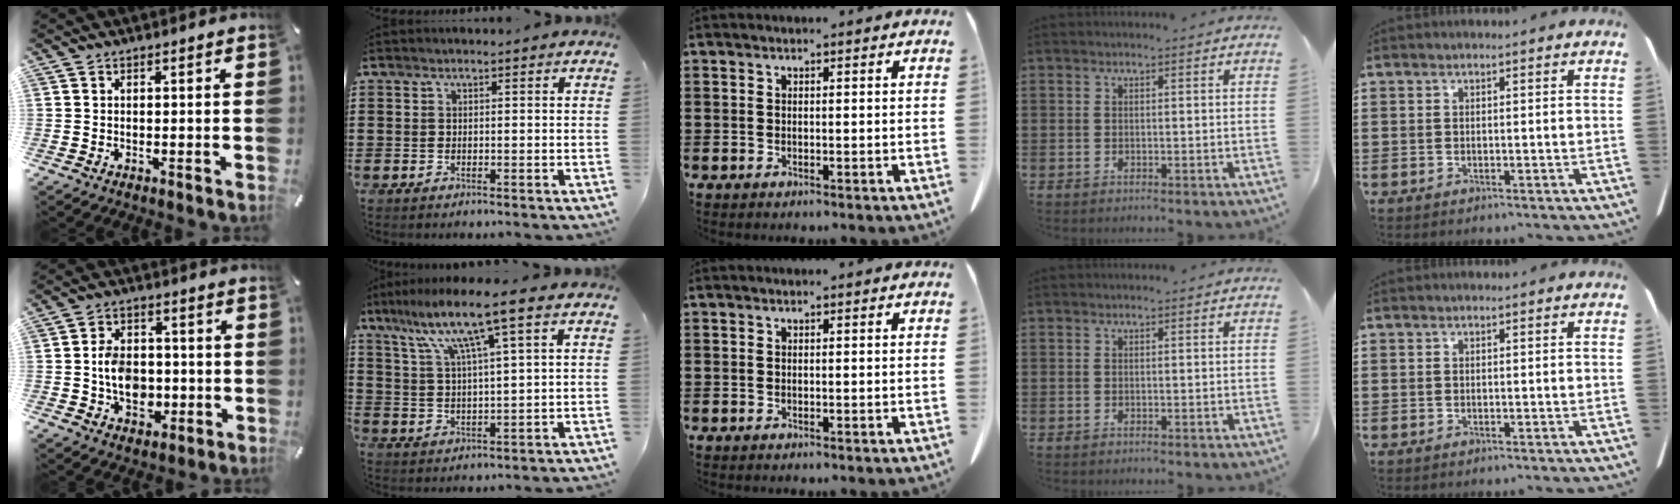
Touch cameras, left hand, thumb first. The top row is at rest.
{"thumb": {"total": 9.6, "force": [-1.4, 7.6, 5.7], "torque": [-0.113, 0.011, -0.023]}, "index": {"total": 9.3, "force": [5.4, 0.5, 7.6], "torque": [-0.162, -0.013, 0.088]}}